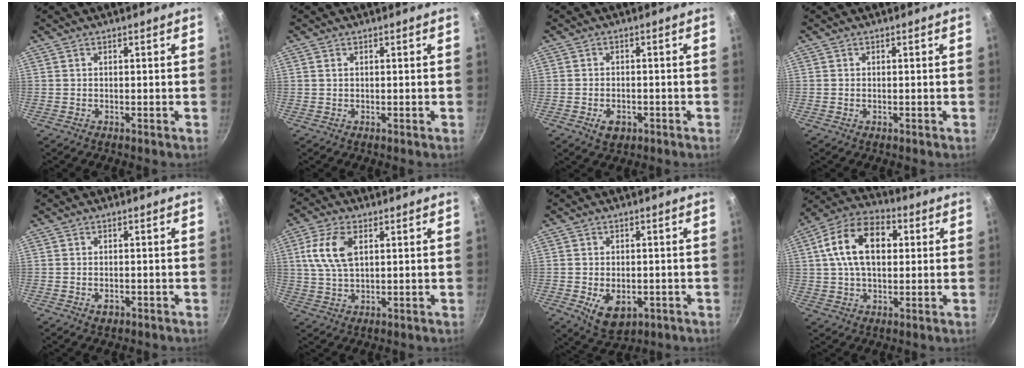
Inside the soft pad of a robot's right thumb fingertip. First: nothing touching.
{"total": 0.7, "force": [0.3, 0.5, 0.5], "torque": [-0.010, 0.001, 0.005]}
{"total": 4.0, "force": [-1.7, 2.7, 2.4], "torque": [-0.036, 0.012, -0.021]}
{"total": 0.0}
{"total": 1.9, "force": [-0.8, 1.3, 1.1], "torque": [-0.018, 0.005, -0.010]}
{"total": 9.1, "force": [2.6, 4.8, 7.3], "torque": [-0.142, 0.001, 0.050]}
{"total": 7.6, "force": [-2.1, 5.0, 5.3], "torque": [-0.071, -0.005, -0.017]}
{"total": 15.4, "force": [3.3, 9.7, 11.6], "torque": [-0.177, 0.019, 0.039]}